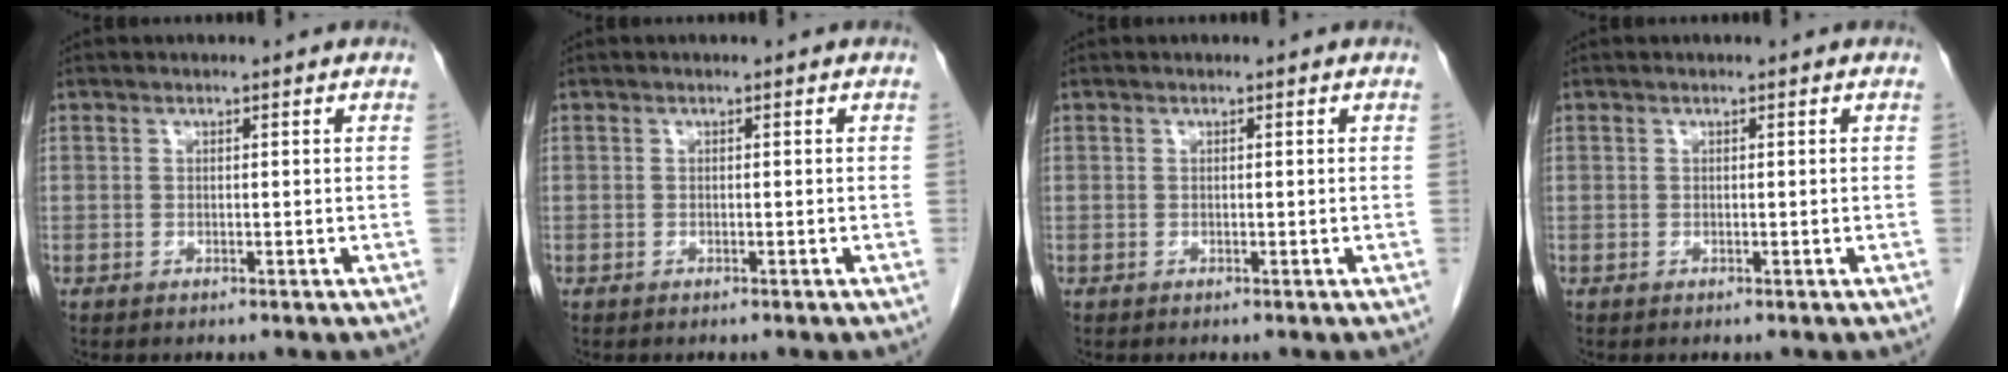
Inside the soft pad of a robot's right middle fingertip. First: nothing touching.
{"total": 0.0}
{"total": 0.0}
{"total": 0.0}